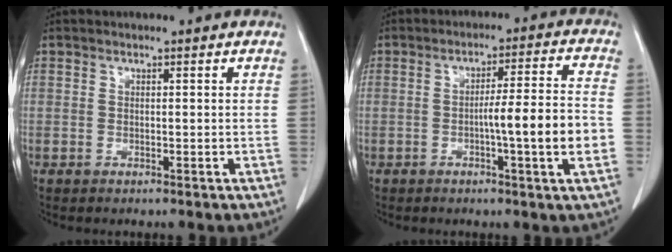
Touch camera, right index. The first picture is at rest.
{"total": 9.6, "force": [-2.2, -0.5, 9.3], "torque": [-0.141, 0.005, -0.036]}